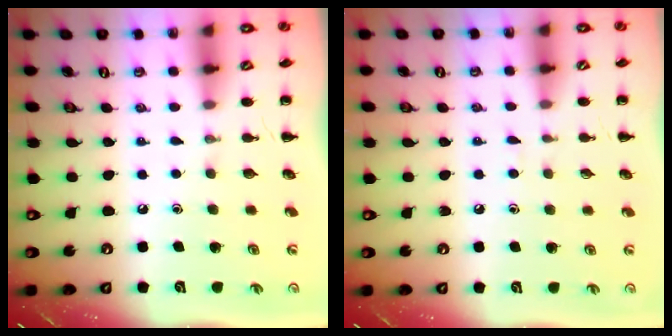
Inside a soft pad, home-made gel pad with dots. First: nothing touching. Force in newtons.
{"total": 3.0, "press": 2.8, "slide": 1.2}